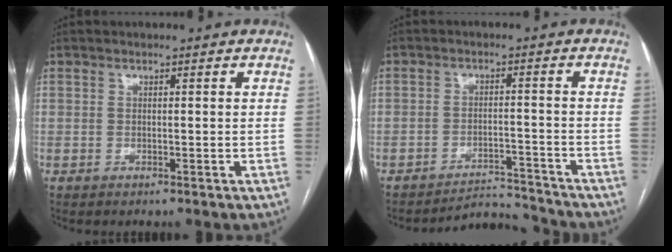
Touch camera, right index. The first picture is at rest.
{"total": 5.6, "force": [-5.5, 0.1, -1.2], "torque": [0.022, 0.016, -0.084]}